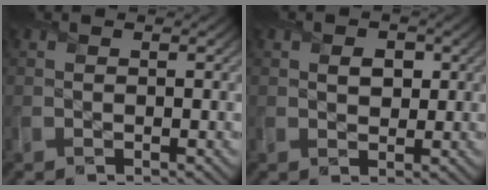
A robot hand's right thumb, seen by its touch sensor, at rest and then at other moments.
{"total": 2.1, "force": [0.6, 1.5, 1.4], "torque": [-0.026, -0.004, 0.010]}